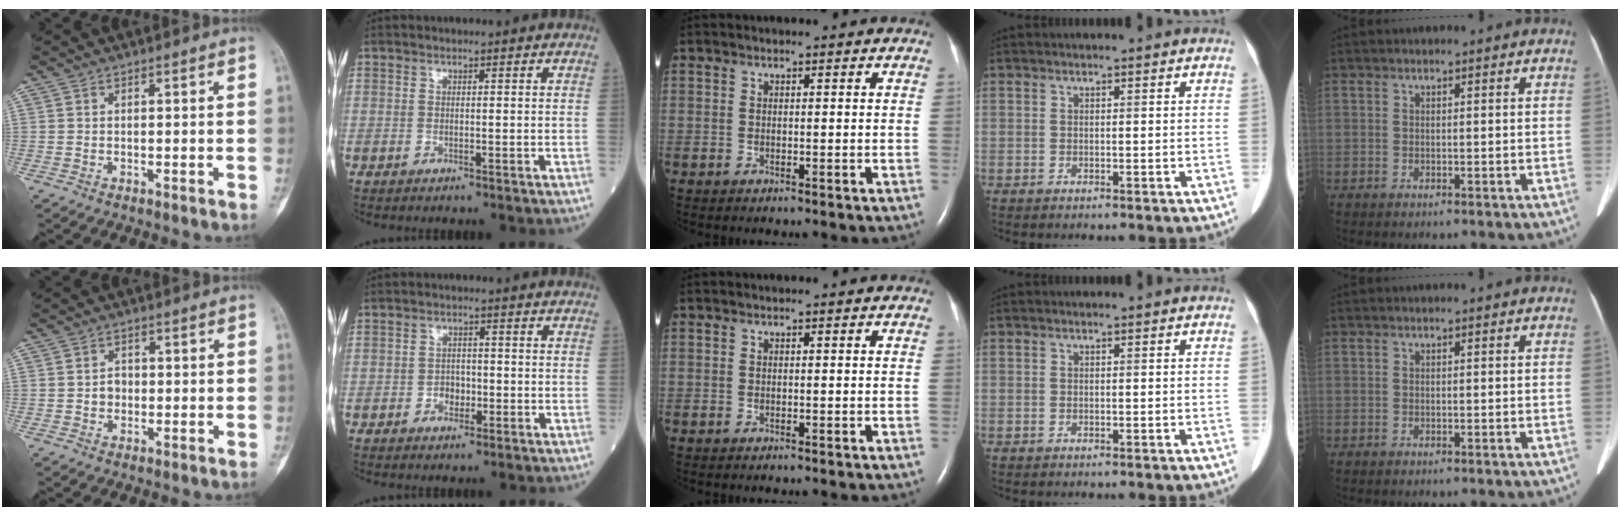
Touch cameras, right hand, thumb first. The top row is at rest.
{"thumb": {"total": 2.3, "force": [-0.2, 2.1, 1.1], "torque": [-0.001, 0.011, -0.005]}, "index": {"total": 2.4, "force": [-0.9, 1.8, 1.3], "torque": [-0.009, 0.007, -0.014]}}